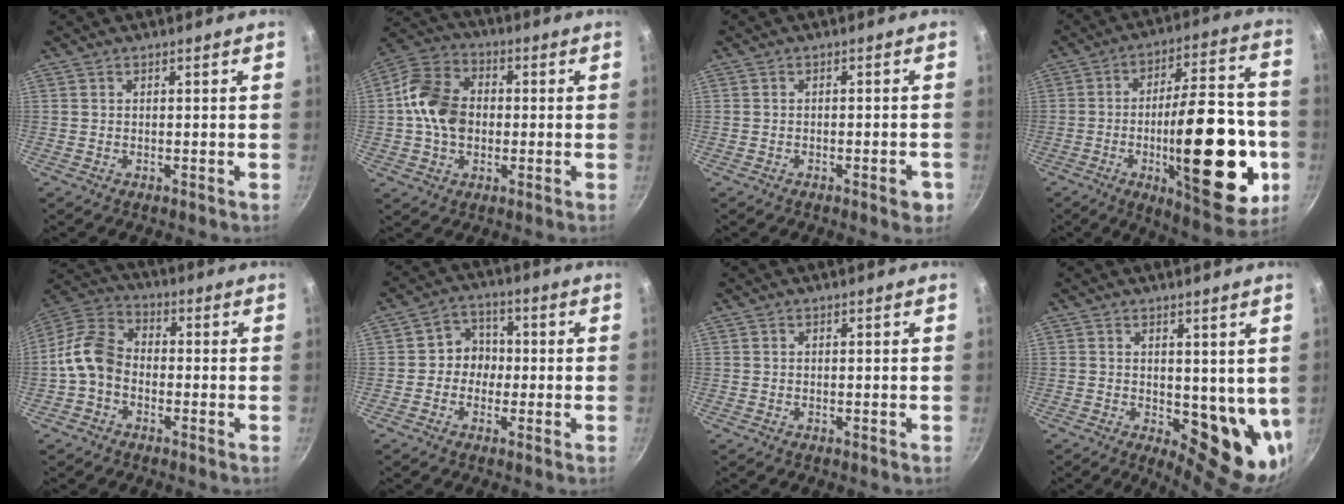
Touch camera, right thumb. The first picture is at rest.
{"total": 12.3, "force": [-0.2, 9.3, 8.1], "torque": [-0.126, 0.022, -0.022]}
{"total": 3.4, "force": [-1.6, 1.1, 2.7], "torque": [-0.029, 0.009, -0.019]}
{"total": 27.0, "force": [-6.6, 9.5, 24.4], "torque": [-0.317, 0.027, -0.087]}
{"total": 9.5, "force": [-2.4, 7.0, 6.0], "torque": [-0.102, 0.038, -0.069]}
{"total": 5.6, "force": [-0.8, 5.1, 2.1], "torque": [0.010, 0.018, -0.025]}
{"total": 0.0}
{"total": 10.9, "force": [1.0, 5.2, 9.6], "torque": [-0.086, -0.025, 0.024]}